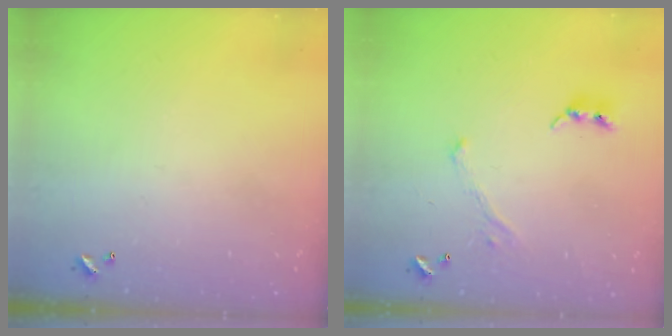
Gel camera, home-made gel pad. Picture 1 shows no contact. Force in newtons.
{"total": 1.8, "press": 1.6, "slide": 0.9}